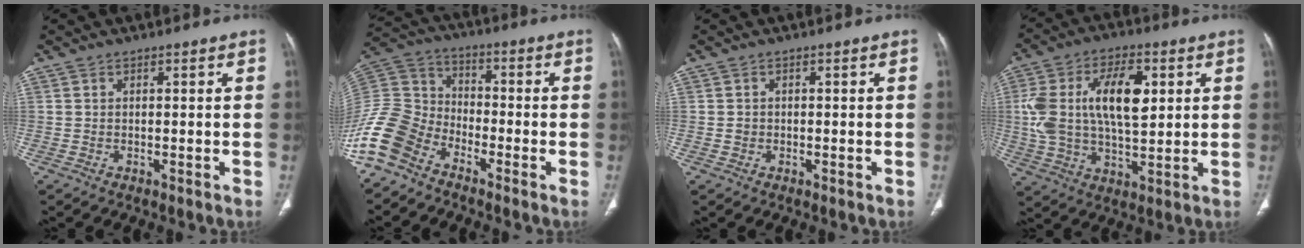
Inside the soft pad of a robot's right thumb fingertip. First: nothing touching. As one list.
[{"total": 13.7, "force": [-9.2, 8.3, 5.9], "torque": [-0.125, 0.055, -0.191]}, {"total": 1.0, "force": [-0.2, 0.9, 0.3], "torque": [0.000, 0.004, -0.002]}, {"total": 17.0, "force": [3.4, 8.7, 14.1], "torque": [-0.256, 0.007, 0.063]}]